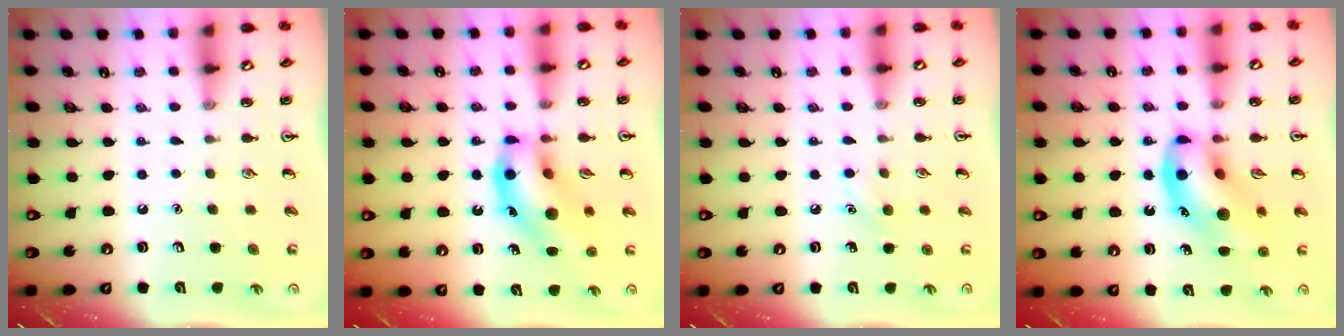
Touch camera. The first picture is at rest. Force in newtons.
{"total": 15.9, "press": 15.7, "slide": 2.3}
{"total": 6.5, "press": 6.2, "slide": 1.9}
{"total": 14.5, "press": 14.1, "slide": 3.5}